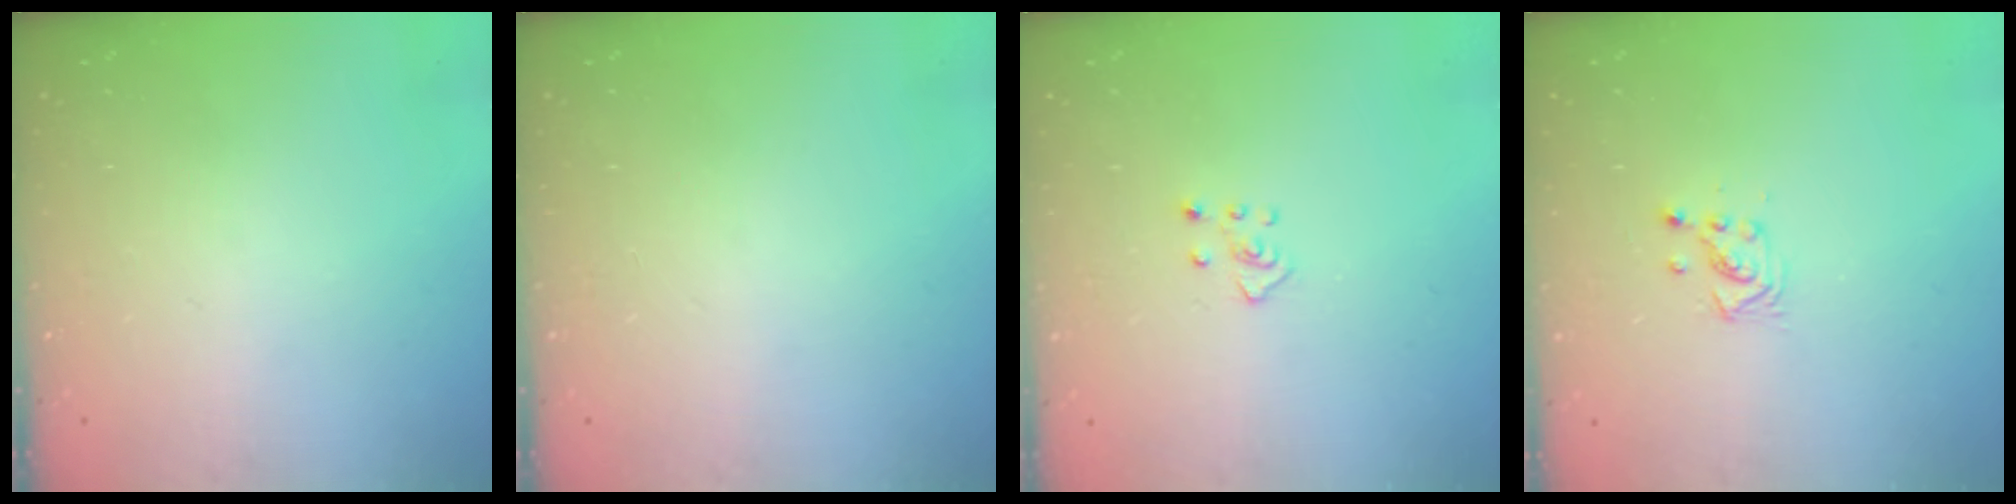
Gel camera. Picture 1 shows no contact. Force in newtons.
{"total": 0.0}
{"total": 3.5, "press": 3.4, "slide": 0.6}
{"total": 3.0, "press": 2.9, "slide": 0.5}